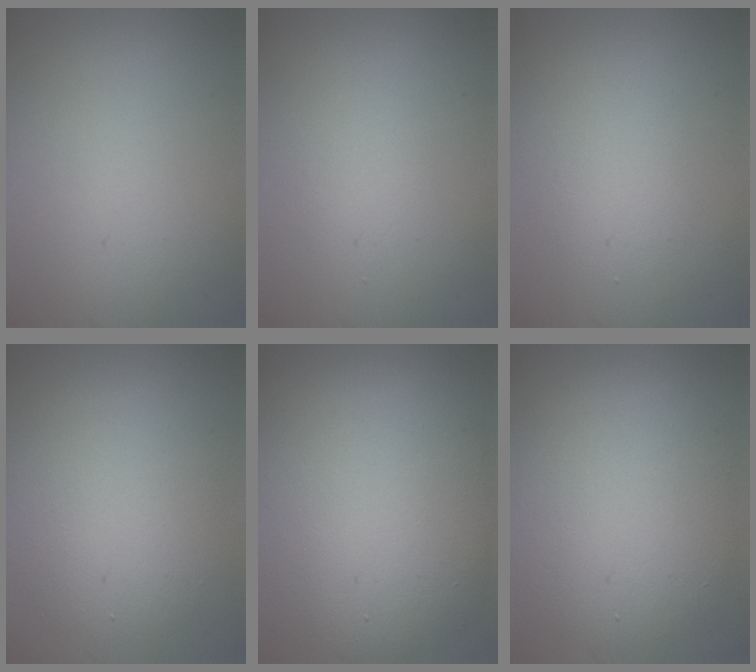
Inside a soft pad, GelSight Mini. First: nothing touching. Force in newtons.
{"total": 1.6, "press": 1.6, "slide": 0.1}
{"total": 2.4, "press": 2.4, "slide": 0.1}
{"total": 6.0, "press": 6.0, "slide": 0.2}
{"total": 12.5, "press": 12.4, "slide": 1.2}
{"total": 8.5, "press": 8.5, "slide": 0.3}